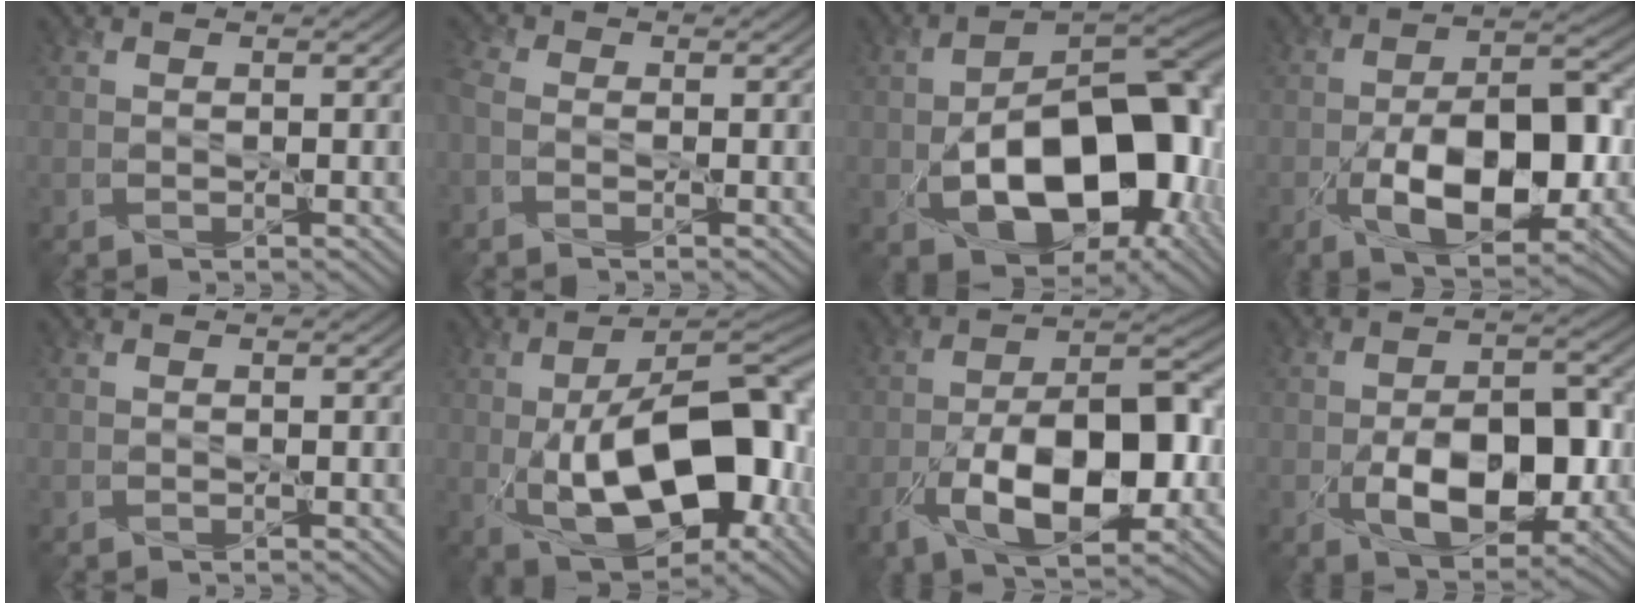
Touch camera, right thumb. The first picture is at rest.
{"total": 2.8, "force": [-1.2, 1.8, 1.9], "torque": [-0.054, -0.003, -0.027]}
{"total": 17.6, "force": [-3.8, 10.5, 13.6], "torque": [-0.197, -0.019, -0.061]}
{"total": 12.0, "force": [-3.5, 5.7, 10.0], "torque": [-0.168, -0.004, -0.058]}
{"total": 0.0}
{"total": 17.0, "force": [-2.4, 8.5, 14.5], "torque": [-0.224, -0.002, -0.048]}
{"total": 13.2, "force": [-4.6, 6.2, 10.7], "torque": [-0.187, -0.004, -0.086]}
{"total": 9.5, "force": [-2.2, 5.4, 7.5], "torque": [-0.129, -0.011, -0.030]}